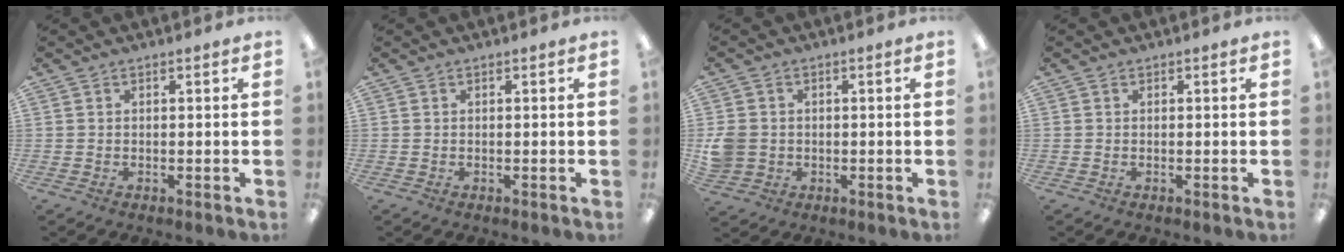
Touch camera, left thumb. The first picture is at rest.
{"total": 0.0}
{"total": 5.3, "force": [0.0, 4.9, 2.0], "torque": [-0.046, 0.007, 0.001]}
{"total": 0.0}